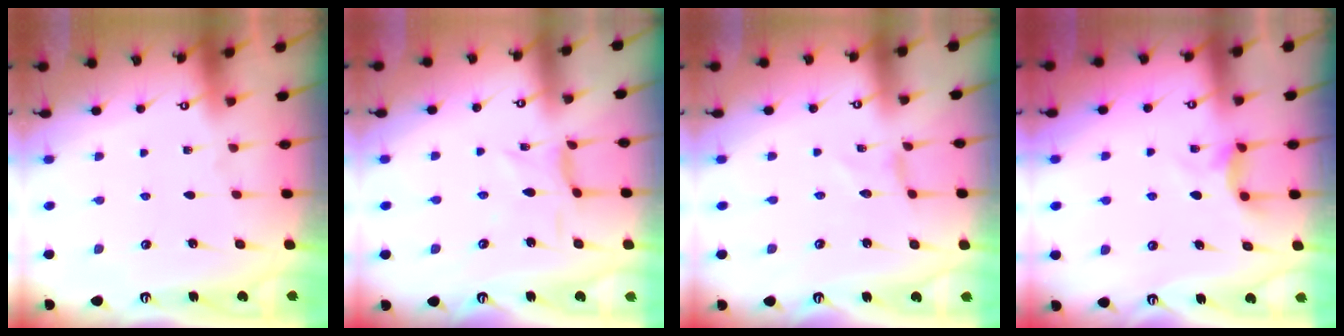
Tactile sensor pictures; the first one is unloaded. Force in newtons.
{"total": 2.1, "press": 2.1, "slide": 0.6}
{"total": 0.0}
{"total": 4.3, "press": 4.3, "slide": 0.6}